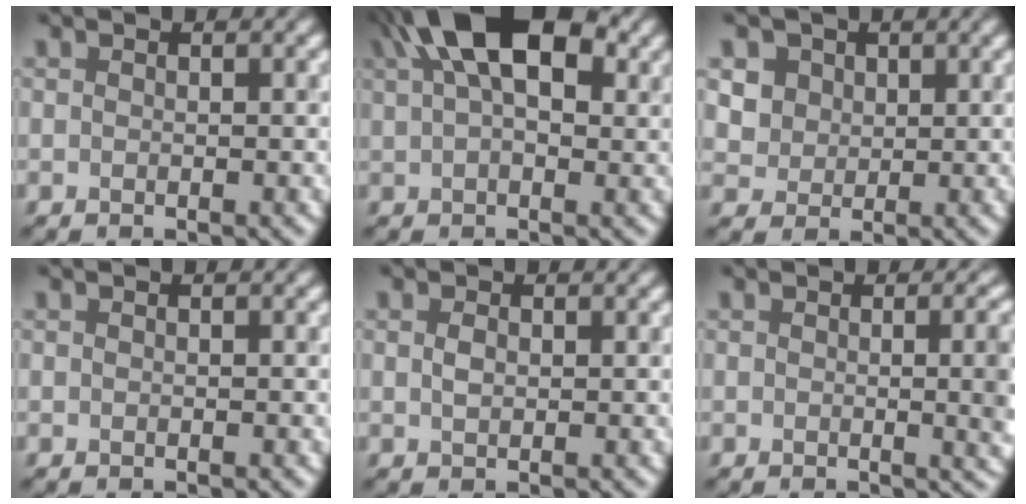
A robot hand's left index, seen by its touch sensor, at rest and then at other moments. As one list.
[{"total": 10.6, "force": [4.6, 5.5, 7.8], "torque": [-0.116, 0.032, 0.062]}, {"total": 3.6, "force": [1.7, 3.1, 0.8], "torque": [-0.021, 0.013, 0.035]}, {"total": 0.0}, {"total": 0.7, "force": [0.2, 0.5, 0.3], "torque": [-0.009, 0.003, 0.007]}, {"total": 4.9, "force": [-0.2, 1.9, 4.6], "torque": [-0.028, 0.004, -0.001]}]